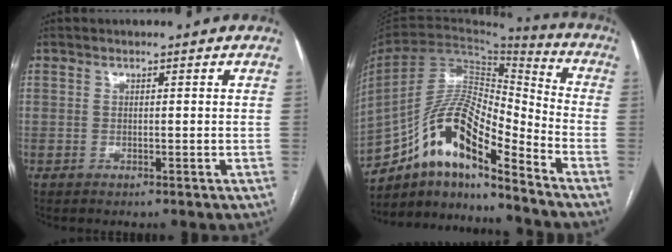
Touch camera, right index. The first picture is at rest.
{"total": 15.8, "force": [-10.3, 3.5, 11.4], "torque": [-0.211, 0.034, -0.177]}